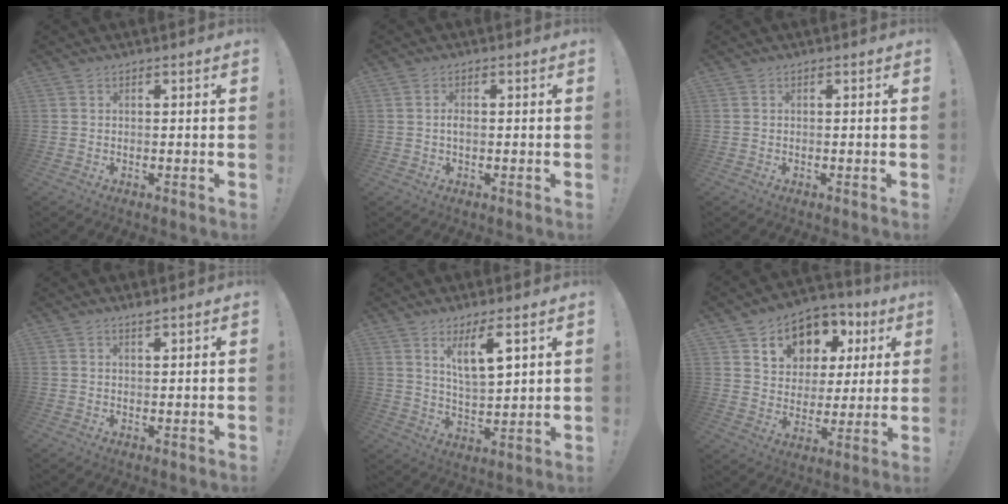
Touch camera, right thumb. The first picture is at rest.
{"total": 1.7, "force": [-0.3, 0.9, 1.4], "torque": [-0.027, 0.005, -0.006]}
{"total": 0.0}
{"total": 1.3, "force": [1.2, -0.1, 0.6], "torque": [-0.012, -0.005, 0.021]}
{"total": 9.5, "force": [5.5, 2.1, 7.5], "torque": [-0.130, -0.024, 0.094]}
{"total": 11.9, "force": [6.4, 8.9, 4.7], "torque": [-0.069, -0.044, 0.121]}